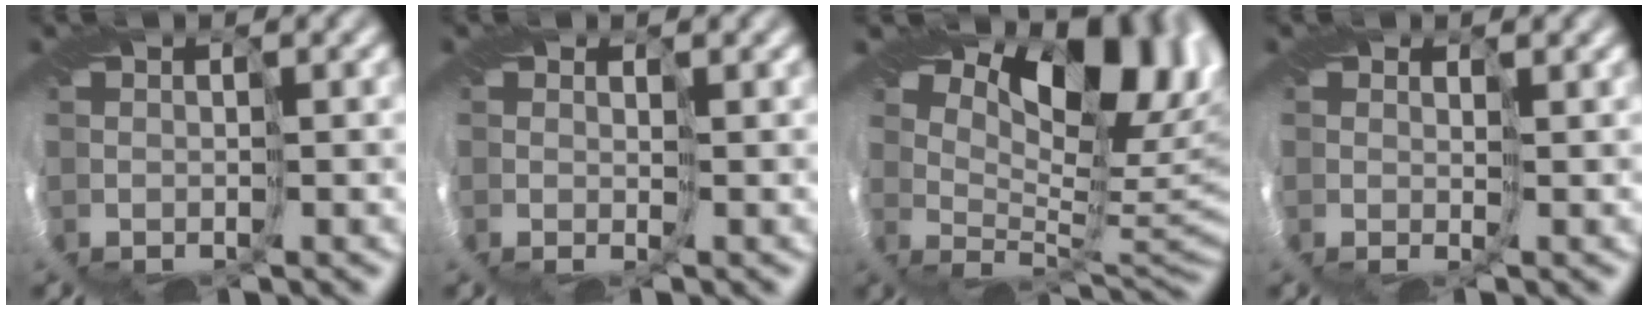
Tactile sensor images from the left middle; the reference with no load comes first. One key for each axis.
{"total": 0.7, "fx": 0.4, "fy": 0.2, "fz": 0.5, "tx": -0.014, "ty": 0.005, "tz": 0.002}
{"total": 9.7, "fx": 5.2, "fy": 4.2, "fz": 7.0, "tx": -0.095, "ty": 0.009, "tz": 0.093}
{"total": 0.9, "fx": 0.7, "fy": 0.3, "fz": 0.5, "tx": -0.013, "ty": 0.004, "tz": 0.009}